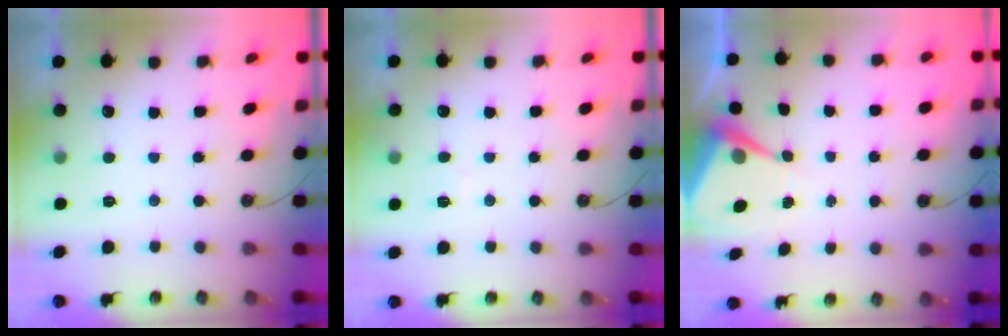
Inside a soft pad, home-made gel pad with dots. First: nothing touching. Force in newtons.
{"total": 4.2, "press": 4.2, "slide": 0.8}
{"total": 6.5, "press": 6.5, "slide": 0.3}